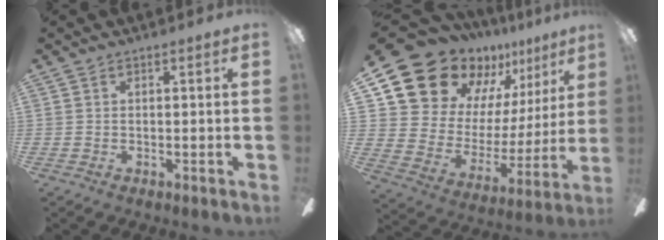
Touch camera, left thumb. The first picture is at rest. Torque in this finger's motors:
{"motor_torque": [1.67, 1.67, 1.38, -1.38, 0.25]}